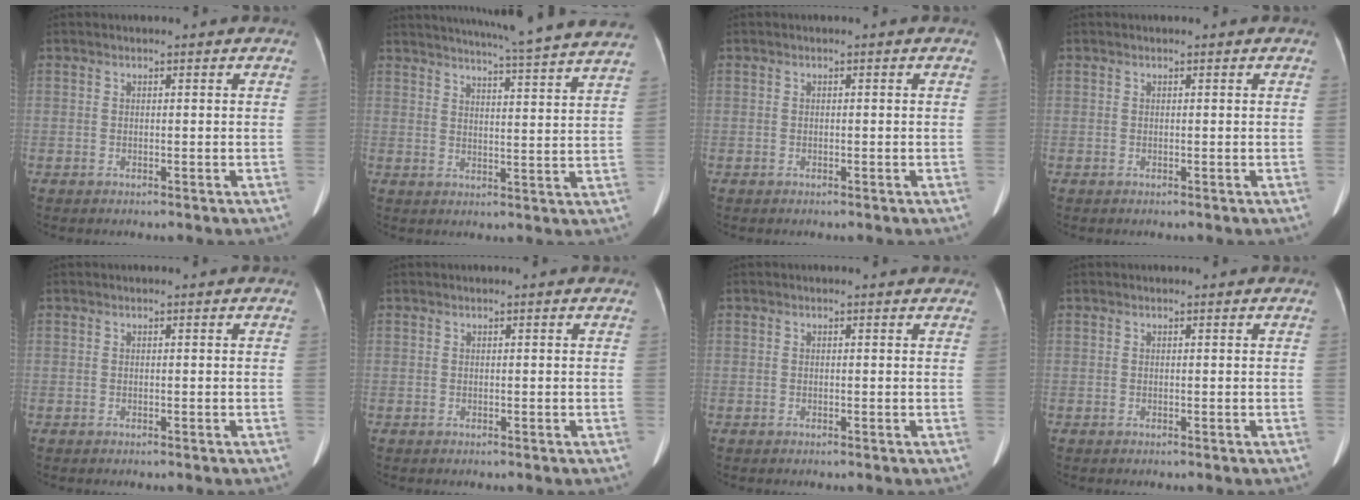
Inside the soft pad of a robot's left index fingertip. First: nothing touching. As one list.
[{"total": 22.1, "force": [20.4, -1.1, 8.6], "torque": [-0.136, -0.042, 0.250]}, {"total": 0.0}, {"total": 0.6, "force": [0.6, 0.1, 0.2], "torque": [-0.006, 0.008, 0.009]}, {"total": 0.0}, {"total": 1.2, "force": [1.1, 0.1, 0.5], "torque": [-0.009, 0.020, 0.015]}, {"total": 1.7, "force": [1.5, 0.6, 0.3], "torque": [-0.012, 0.007, 0.007]}, {"total": 0.9, "force": [0.8, 0.2, 0.3], "torque": [-0.008, 0.011, 0.012]}]